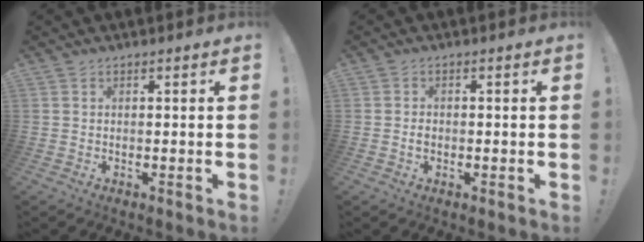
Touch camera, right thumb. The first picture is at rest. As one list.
[{"total": 1.3, "force": [-0.4, 1.1, 0.5], "torque": [-0.008, 0.003, -0.008]}]